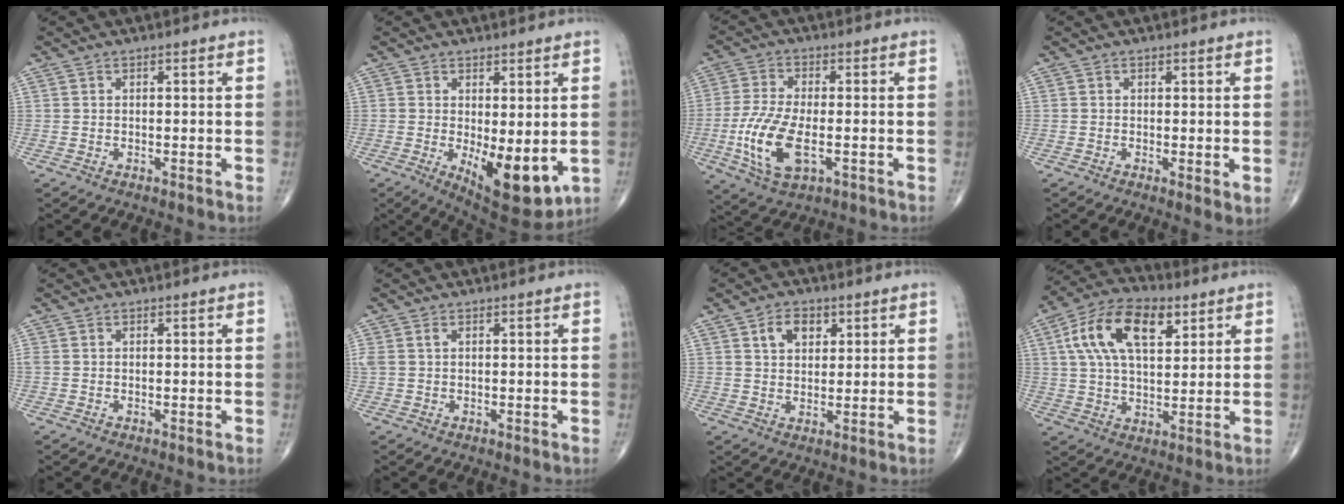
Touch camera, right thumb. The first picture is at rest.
{"total": 11.0, "force": [-1.7, 4.6, 9.9], "torque": [-0.132, -0.028, -0.010]}
{"total": 11.9, "force": [-2.9, 5.4, 10.2], "torque": [-0.219, -0.002, -0.051]}
{"total": 2.3, "force": [-0.1, 0.8, 2.2], "torque": [-0.037, -0.010, -0.005]}
{"total": 0.6, "force": [0.0, 0.5, 0.4], "torque": [-0.009, 0.006, 0.003]}
{"total": 1.9, "force": [0.5, 1.1, 1.4], "torque": [-0.052, 0.017, 0.017]}
{"total": 5.6, "force": [2.5, 3.8, 3.3], "torque": [-0.035, -0.009, 0.040]}
{"total": 15.9, "force": [6.0, 8.3, 12.1], "torque": [-0.207, 0.003, 0.104]}